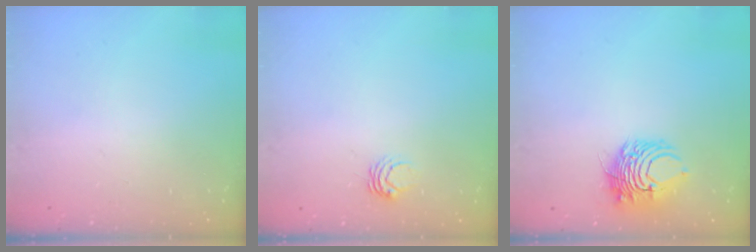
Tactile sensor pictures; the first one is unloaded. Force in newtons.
{"total": 4.9, "press": 4.9, "slide": 0.4}
{"total": 8.7, "press": 8.7, "slide": 0.9}